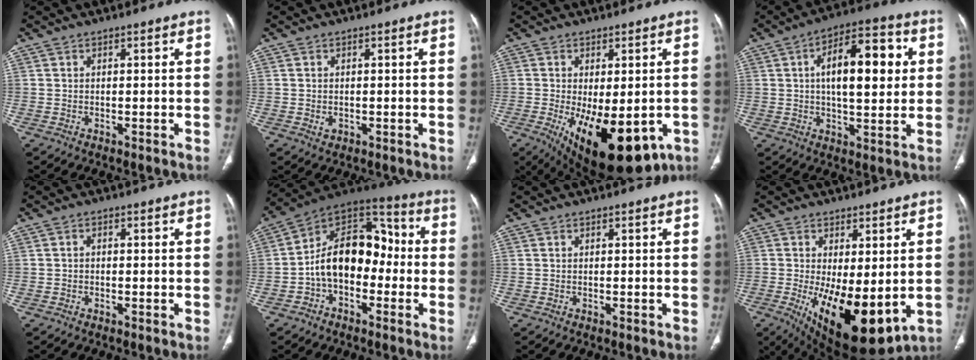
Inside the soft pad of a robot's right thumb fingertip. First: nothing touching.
{"total": 1.4, "force": [-0.2, 1.1, 0.8], "torque": [-0.015, 0.001, 0.001]}
{"total": 18.6, "force": [-6.8, 8.4, 15.1], "torque": [-0.198, -0.018, -0.079]}
{"total": 15.5, "force": [2.9, 6.8, 13.6], "torque": [-0.181, 0.014, 0.039]}
{"total": 0.7, "force": [-0.2, 0.5, 0.4], "torque": [-0.005, 0.002, -0.007]}
{"total": 16.1, "force": [-2.4, 10.6, 11.8], "torque": [-0.164, 0.058, -0.053]}
{"total": 0.0}
{"total": 16.6, "force": [-3.1, 7.0, 14.8], "torque": [-0.238, -0.033, -0.023]}